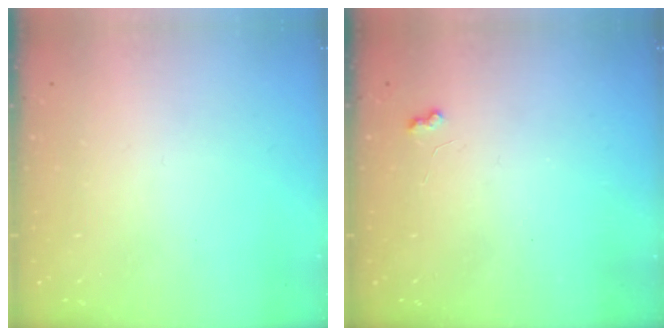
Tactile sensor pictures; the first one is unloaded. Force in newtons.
{"total": 4.1, "press": 4.0, "slide": 0.6}